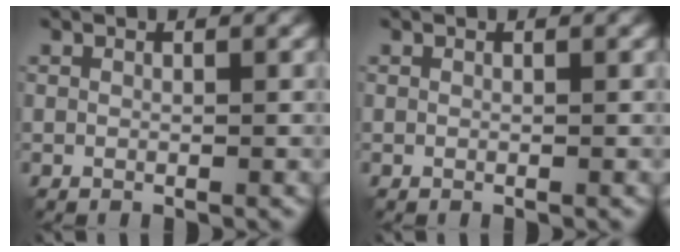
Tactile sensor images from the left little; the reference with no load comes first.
{"total": 0.0}